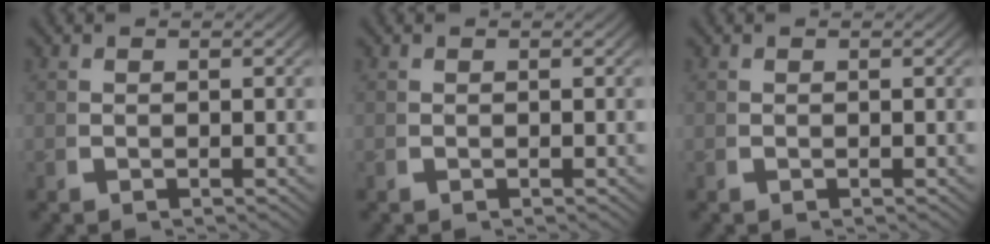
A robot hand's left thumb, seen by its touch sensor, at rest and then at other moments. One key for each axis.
{"total": 0.0}
{"total": 0.0}